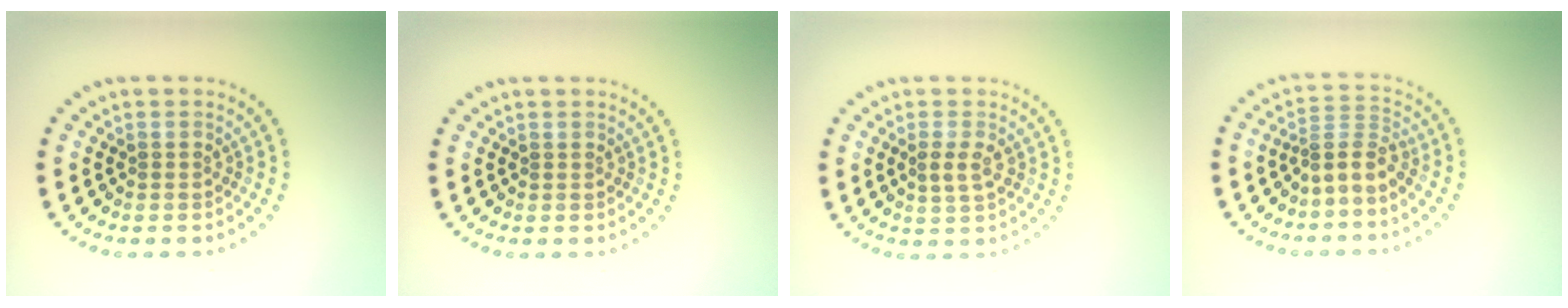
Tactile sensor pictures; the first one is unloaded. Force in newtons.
{"total": 0.0}
{"total": 1.9, "press": 1.8, "slide": 0.3}
{"total": 2.7, "press": 1.9, "slide": 2.0}